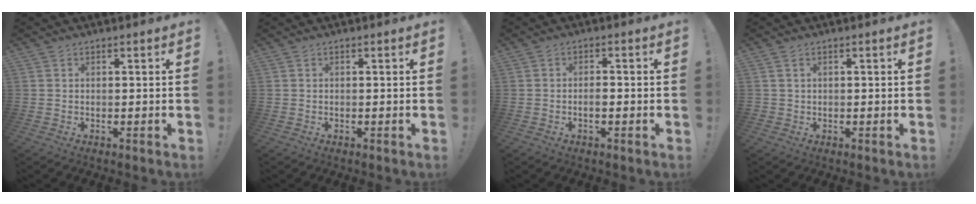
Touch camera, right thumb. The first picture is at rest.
{"total": 0.0}
{"total": 1.8, "force": [-0.6, 0.8, 1.5], "torque": [-0.017, 0.004, -0.012]}
{"total": 1.5, "force": [0.6, 1.2, 0.6], "torque": [-0.011, 0.004, 0.011]}